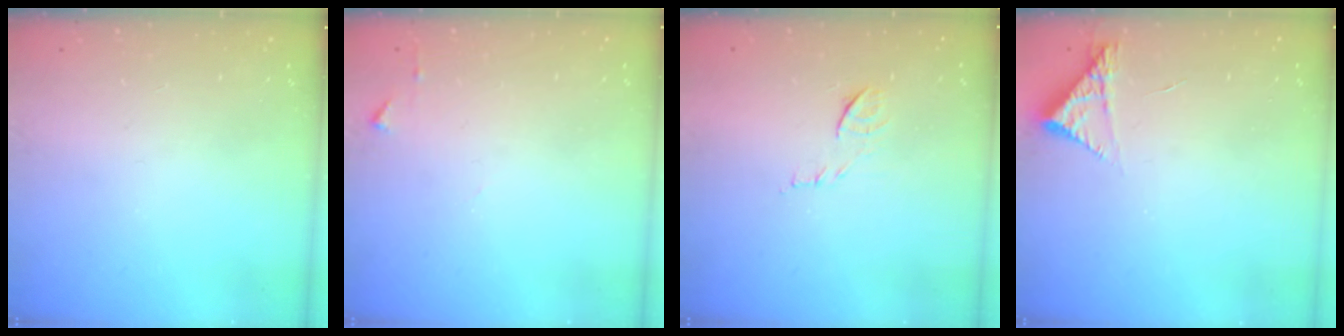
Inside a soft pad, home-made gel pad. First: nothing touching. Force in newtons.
{"total": 5.1, "press": 5.1, "slide": 0.6}
{"total": 7.8, "press": 7.7, "slide": 0.7}
{"total": 4.3, "press": 4.3, "slide": 0.3}